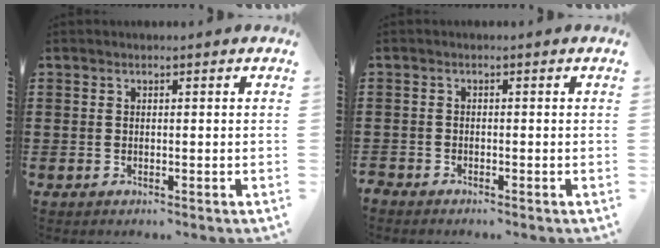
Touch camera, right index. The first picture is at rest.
{"total": 0.9, "force": [-0.9, 0.2, -0.1], "torque": [-0.002, 0.001, -0.020]}